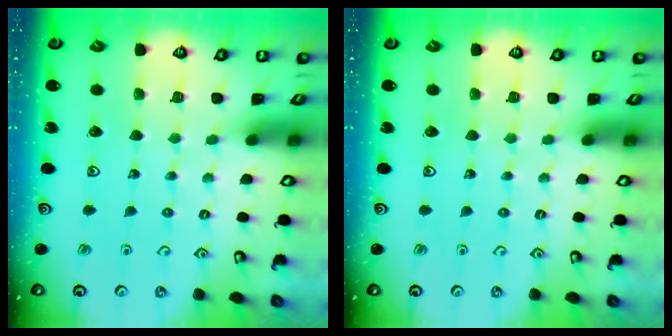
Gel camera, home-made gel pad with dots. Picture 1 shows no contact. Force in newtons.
{"total": 0.0}